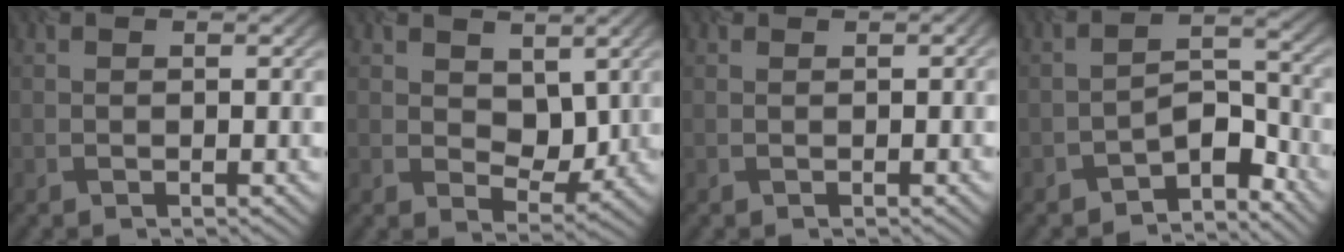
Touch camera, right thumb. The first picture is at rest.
{"total": 4.8, "force": [1.4, 3.5, 3.0], "torque": [-0.063, -0.008, 0.033]}
{"total": 1.2, "force": [0.2, 0.7, 1.0], "torque": [-0.008, 0.007, 0.002]}
{"total": 6.4, "force": [-5.5, 2.2, 2.3], "torque": [-0.022, 0.010, -0.098]}